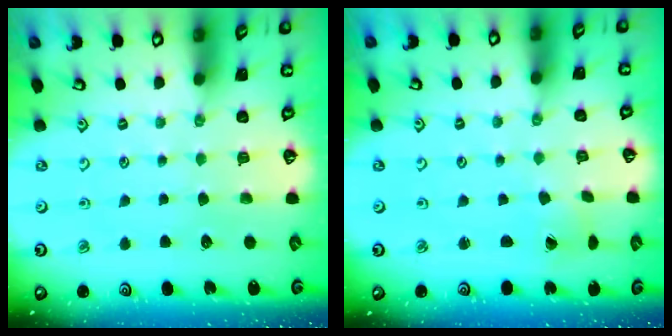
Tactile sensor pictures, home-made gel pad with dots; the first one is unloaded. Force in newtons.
{"total": 1.5, "press": 1.5, "slide": 0.1}